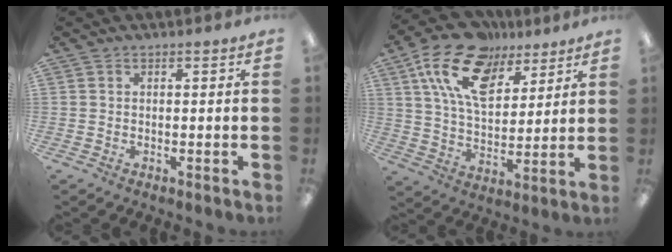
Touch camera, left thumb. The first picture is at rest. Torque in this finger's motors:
{"motor_torque": [0.34, 0.69, 1.71, -1.05, 0.42]}